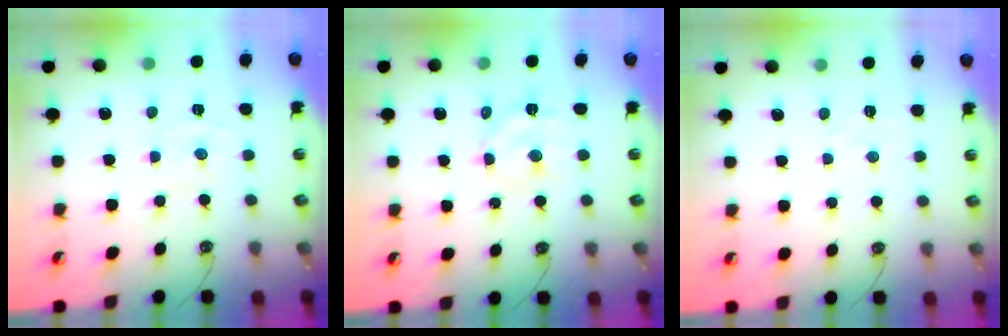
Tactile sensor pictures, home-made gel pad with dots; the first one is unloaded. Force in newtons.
{"total": 10.2, "press": 10.2, "slide": 0.7}
{"total": 2.5, "press": 2.5, "slide": 0.4}